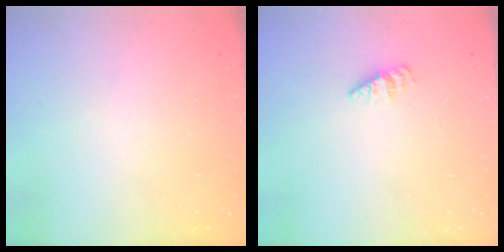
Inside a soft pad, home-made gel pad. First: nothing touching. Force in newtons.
{"total": 2.2, "press": 2.2, "slide": 0.3}